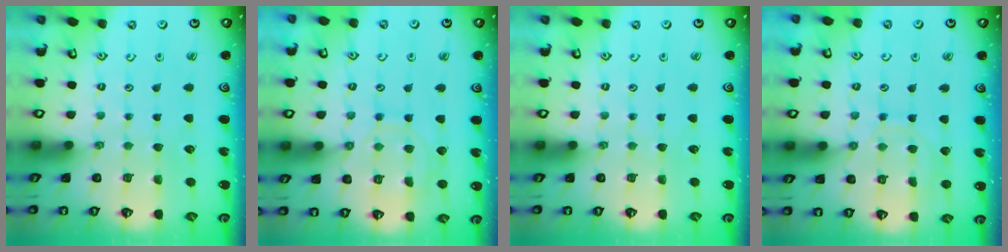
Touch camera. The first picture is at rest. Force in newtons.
{"total": 9.2, "press": 9.2, "slide": 0.8}
{"total": 0.0}
{"total": 8.2, "press": 8.2, "slide": 0.7}